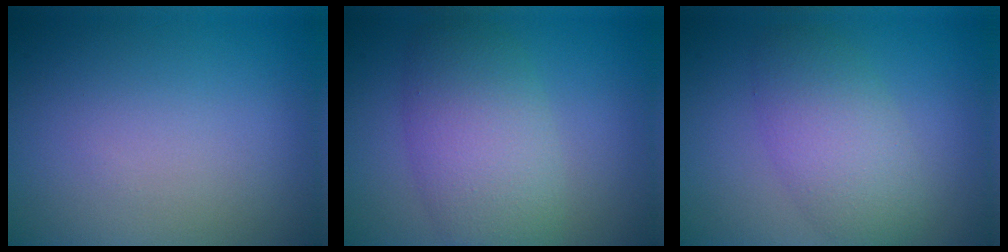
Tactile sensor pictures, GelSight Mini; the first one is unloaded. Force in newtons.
{"total": 6.1, "press": 6.1, "slide": 0.3}
{"total": 4.5, "press": 4.5, "slide": 0.1}